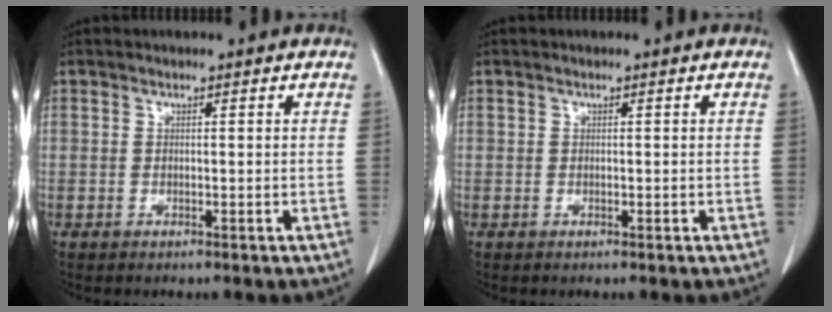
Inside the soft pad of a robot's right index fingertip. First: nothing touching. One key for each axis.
{"total": 0.0}